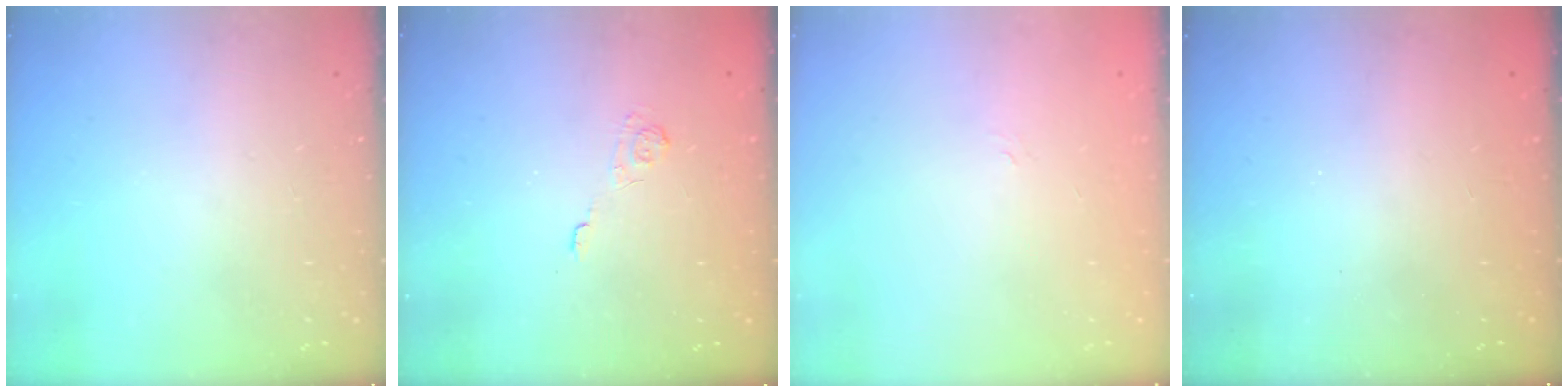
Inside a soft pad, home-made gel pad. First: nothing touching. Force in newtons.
{"total": 2.0, "press": 1.4, "slide": 1.4}
{"total": 2.3, "press": 2.0, "slide": 1.1}
{"total": 2.5, "press": 2.4, "slide": 0.8}